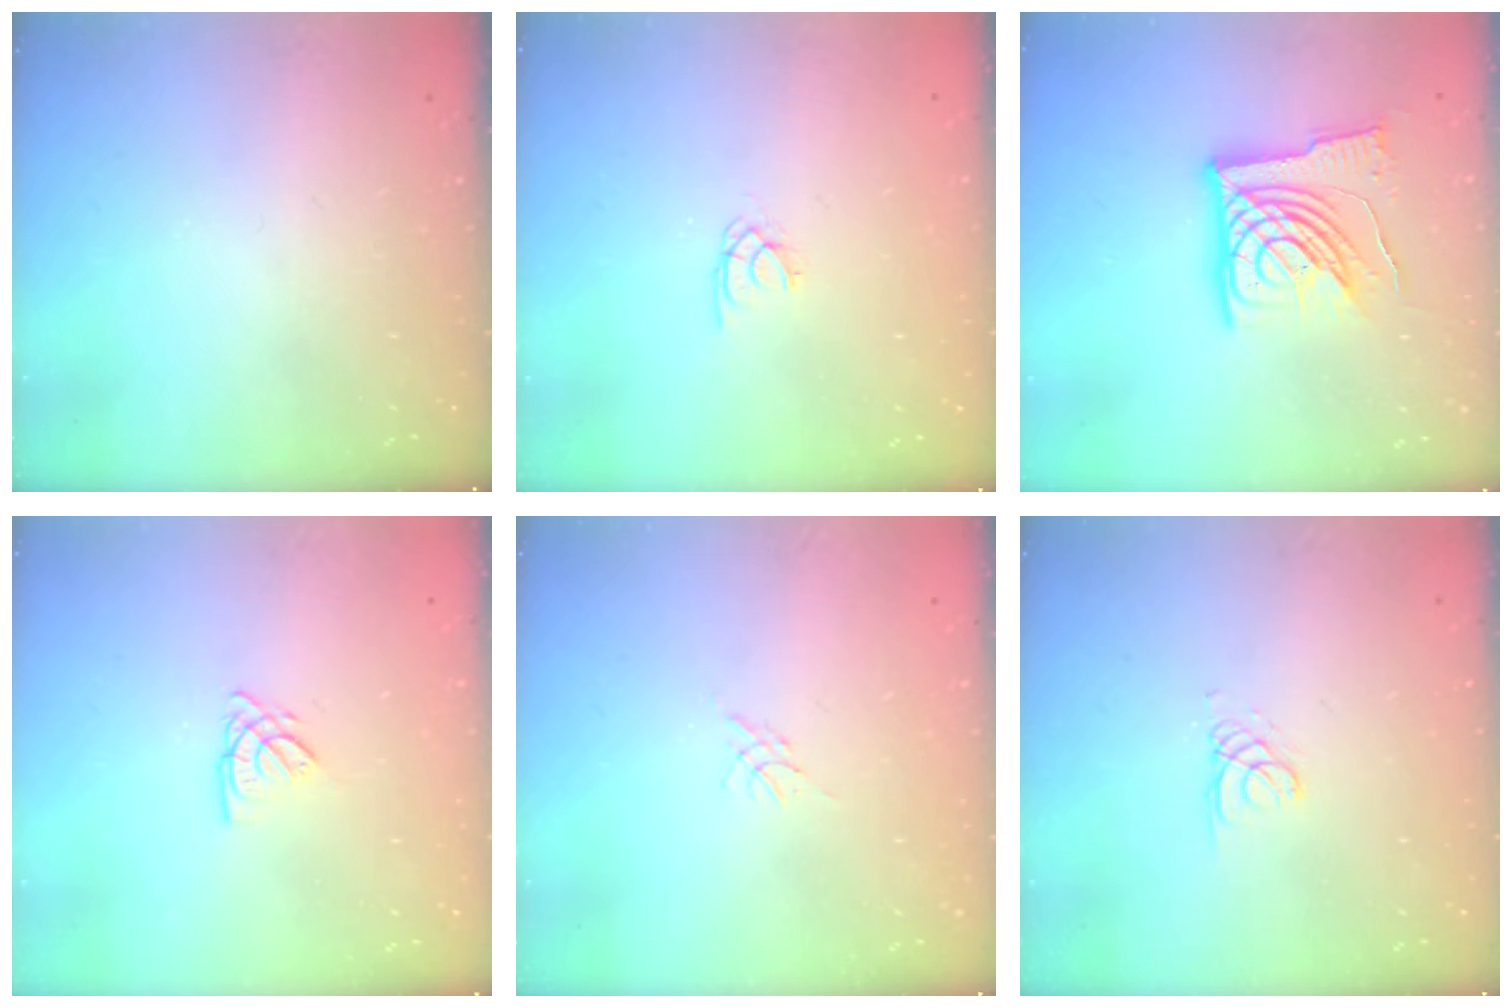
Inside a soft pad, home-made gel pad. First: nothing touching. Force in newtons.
{"total": 1.5, "press": 1.4, "slide": 0.2}
{"total": 17.1, "press": 16.9, "slide": 2.3}
{"total": 2.7, "press": 2.7, "slide": 0.3}
{"total": 0.0}
{"total": 1.1, "press": 1.1, "slide": 0.1}